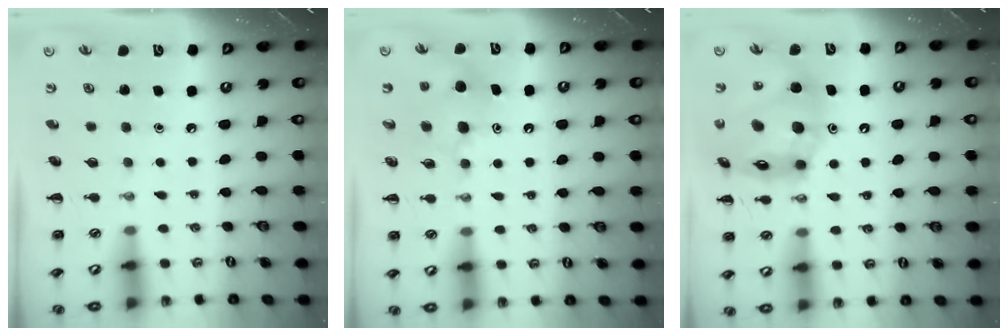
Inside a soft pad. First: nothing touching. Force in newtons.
{"total": 7.1, "press": 7.1, "slide": 0.5}
{"total": 18.1, "press": 17.4, "slide": 5.1}